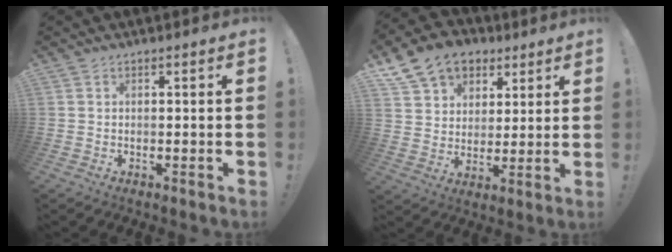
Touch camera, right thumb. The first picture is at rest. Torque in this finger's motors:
{"motor_torque": [1.68, 2.00, 0.26, 0.01, 0.05]}